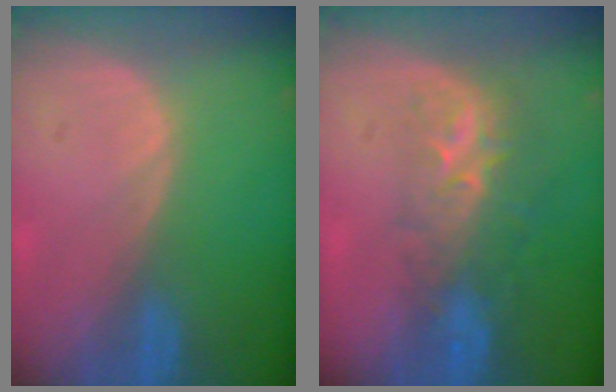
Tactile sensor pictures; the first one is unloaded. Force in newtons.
{"total": 8.7, "press": 7.2, "slide": 5.0}